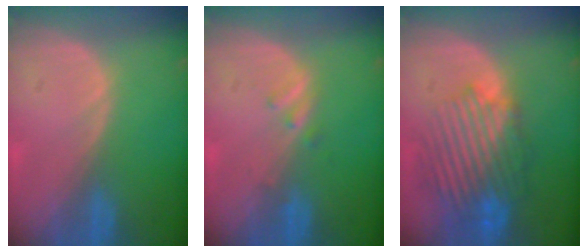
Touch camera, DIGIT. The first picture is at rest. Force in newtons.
{"total": 1.4, "press": 1.4, "slide": 0.2}
{"total": 10.2, "press": 9.3, "slide": 4.1}